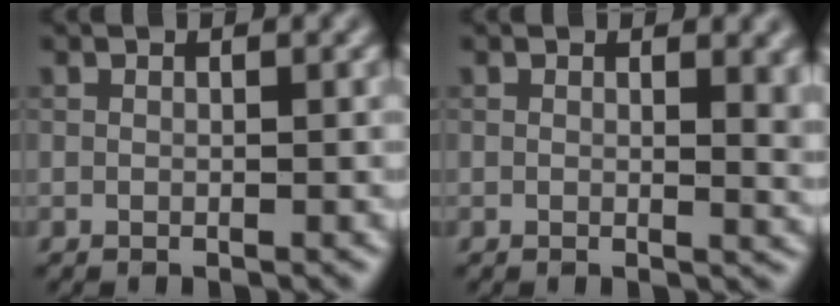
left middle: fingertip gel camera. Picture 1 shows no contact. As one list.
[{"total": 3.1, "force": [0.7, 1.2, 2.8], "torque": [-0.026, -0.002, 0.012]}]